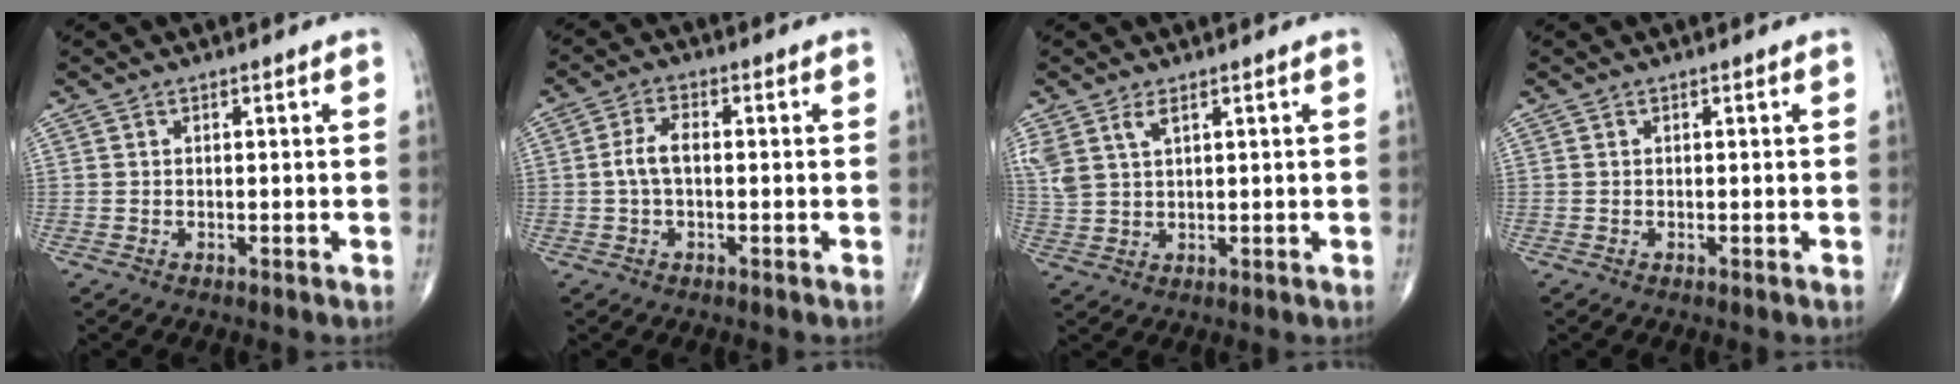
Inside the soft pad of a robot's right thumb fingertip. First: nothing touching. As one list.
[{"total": 4.2, "force": [-0.2, 2.2, 3.6], "torque": [-0.078, 0.015, -0.007]}, {"total": 5.2, "force": [3.0, 2.3, 3.6], "torque": [-0.083, -0.004, 0.068]}, {"total": 0.0}]